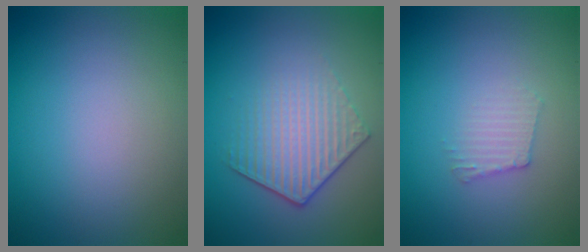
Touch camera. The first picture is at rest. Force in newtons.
{"total": 4.0, "press": 3.2, "slide": 2.3}
{"total": 1.7, "press": 1.7, "slide": 0.2}